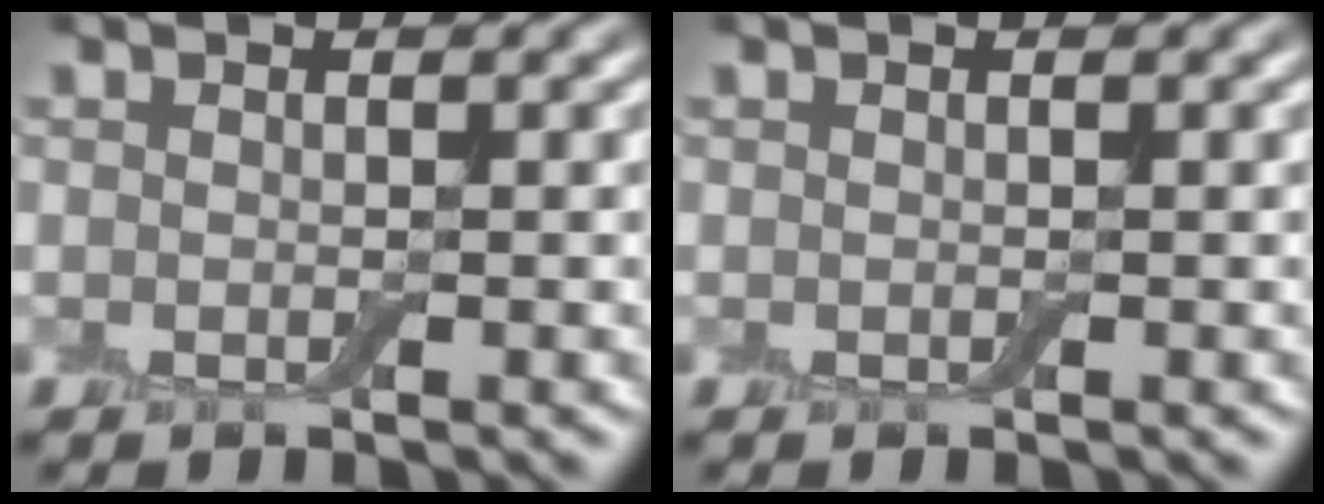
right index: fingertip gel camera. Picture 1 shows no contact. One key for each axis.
{"total": 0.0}